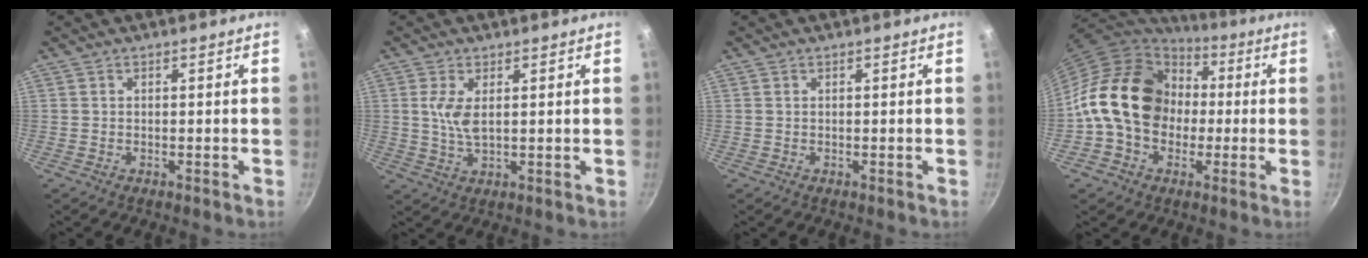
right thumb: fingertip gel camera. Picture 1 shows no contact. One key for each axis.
{"total": 4.8, "fx": 1.2, "fy": 2.0, "fz": 4.3, "tx": -0.088, "ty": -0.006, "tz": 0.026}
{"total": 0.0}
{"total": 18.9, "fx": 0.0, "fy": 15.1, "fz": 11.2, "tx": -0.161, "ty": 0.045, "tz": -0.007}